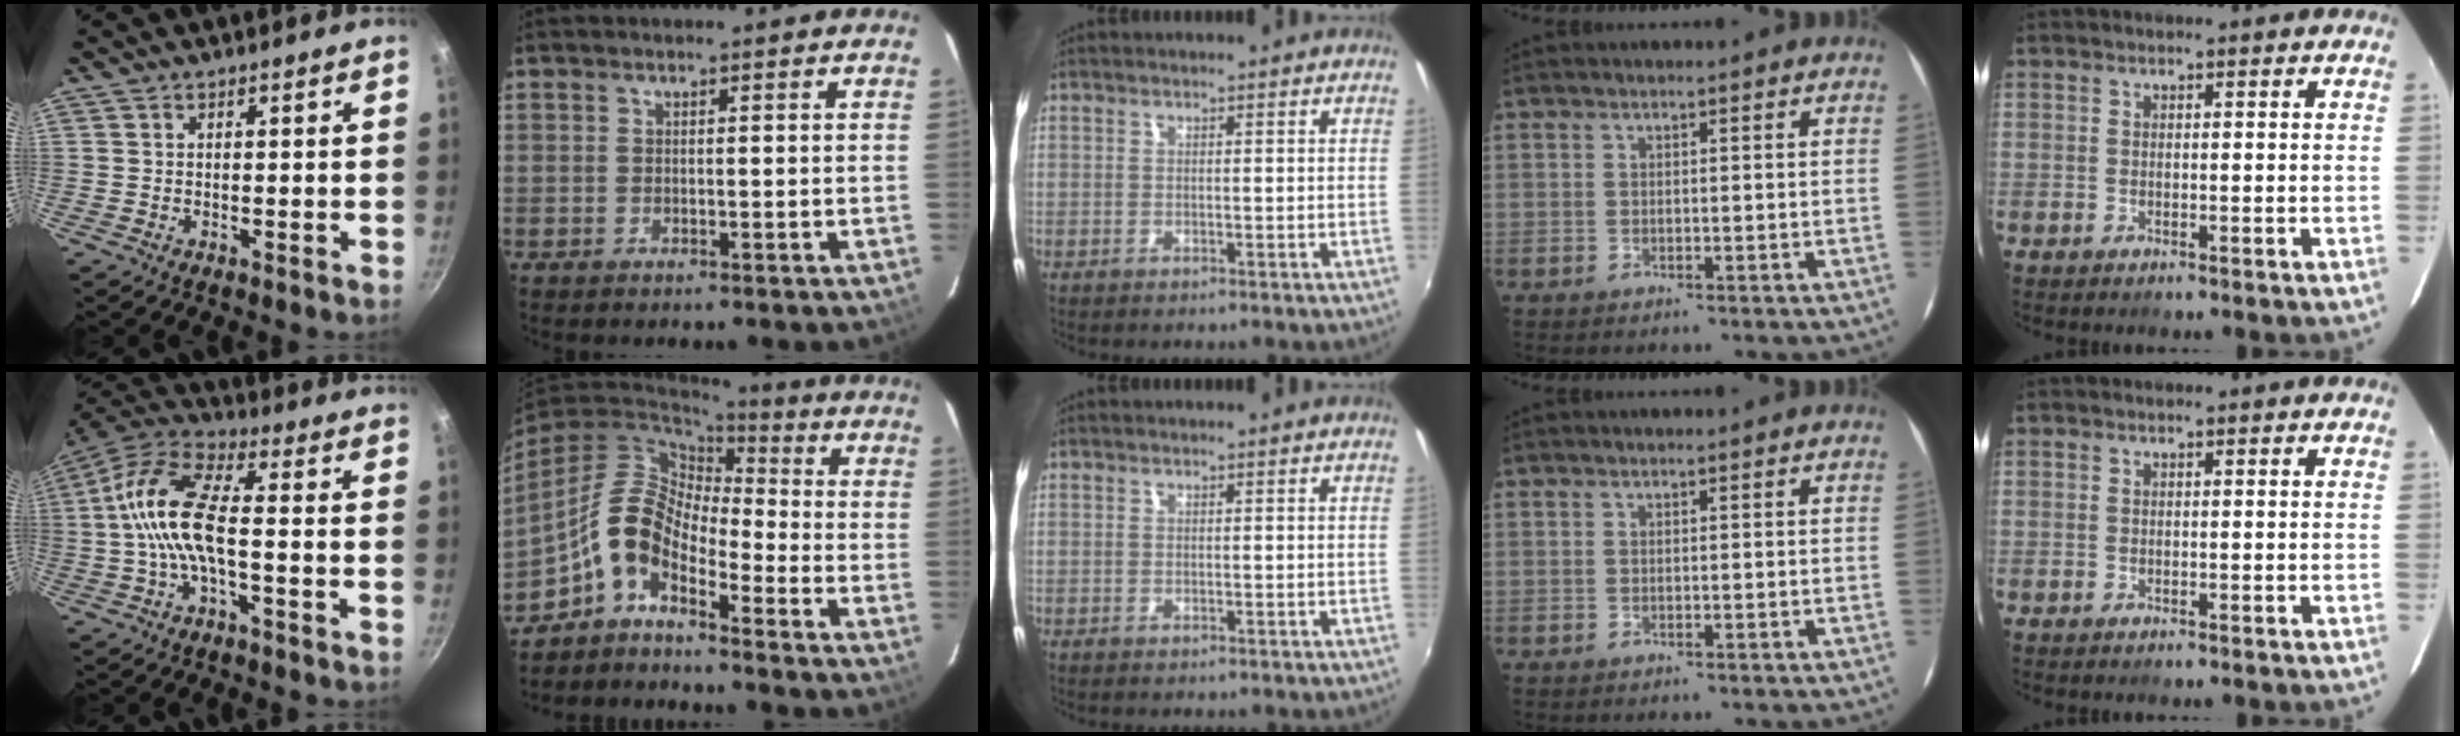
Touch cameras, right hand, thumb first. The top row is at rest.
{"thumb": {"total": 12.2, "force": [-1.8, 4.7, 11.1], "torque": [-0.228, 0.038, -0.050]}, "index": {"total": 8.8, "force": [-4.7, 4.5, 5.9], "torque": [-0.119, 0.018, -0.106]}}